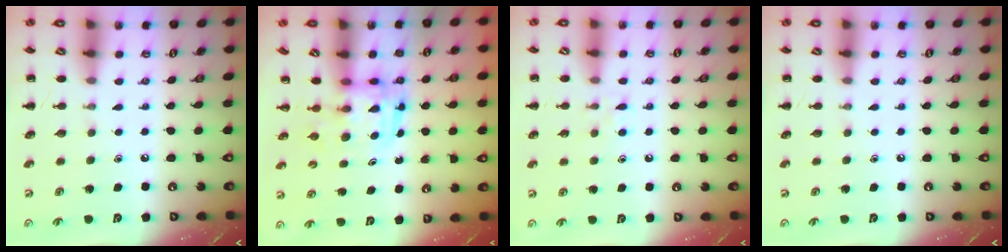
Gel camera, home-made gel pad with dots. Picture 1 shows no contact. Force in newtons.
{"total": 3.0, "press": 3.0, "slide": 0.3}
{"total": 5.9, "press": 5.5, "slide": 2.0}
{"total": 0.0}